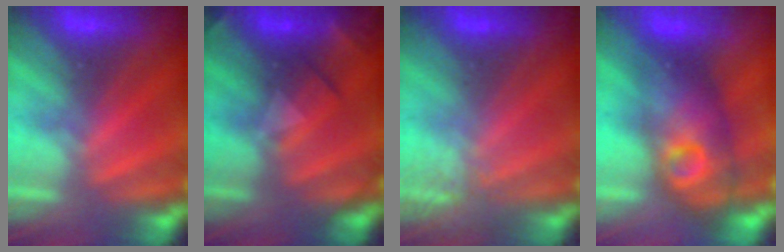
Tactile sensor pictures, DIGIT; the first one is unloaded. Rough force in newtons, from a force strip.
{"total": 2.4}
{"total": 2.2}
{"total": 3.8}